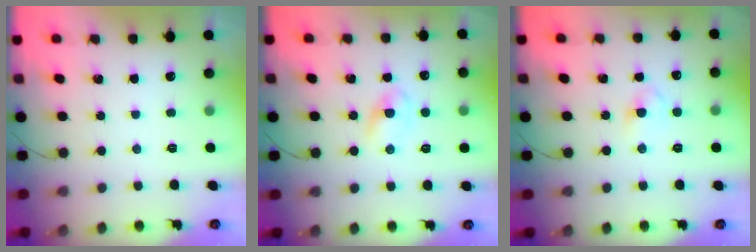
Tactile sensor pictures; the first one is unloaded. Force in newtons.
{"total": 2.7, "press": 2.4, "slide": 1.4}
{"total": 3.7, "press": 3.5, "slide": 1.3}